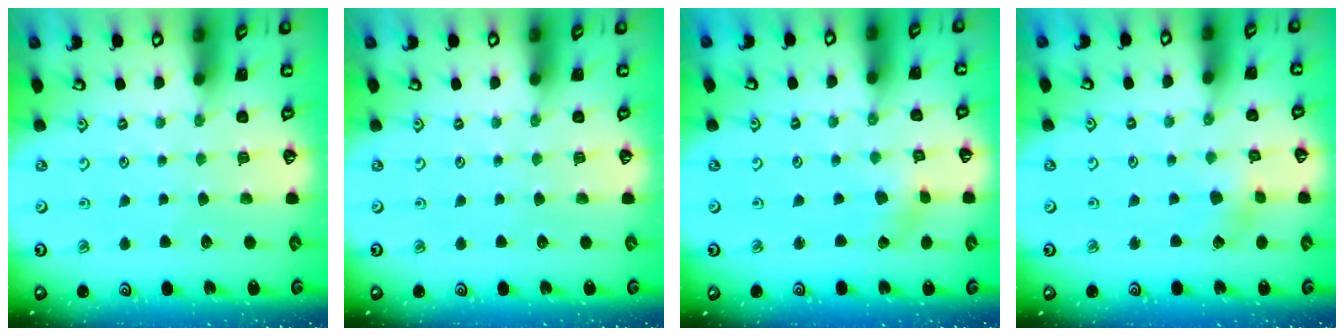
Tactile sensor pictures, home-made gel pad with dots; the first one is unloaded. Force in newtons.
{"total": 0.0}
{"total": 1.4, "press": 1.4, "slide": 0.3}
{"total": 2.7, "press": 2.6, "slide": 0.7}